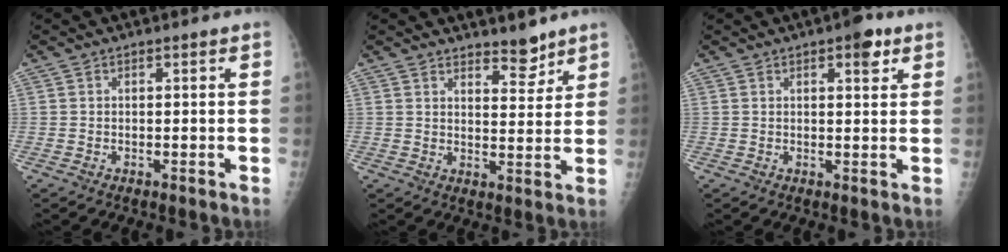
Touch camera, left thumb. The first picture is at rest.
{"total": 4.7, "force": [4.0, 1.6, 2.0], "torque": [-0.010, -0.034, 0.061]}
{"total": 3.9, "force": [2.2, 1.5, 2.9], "torque": [-0.027, -0.007, 0.025]}